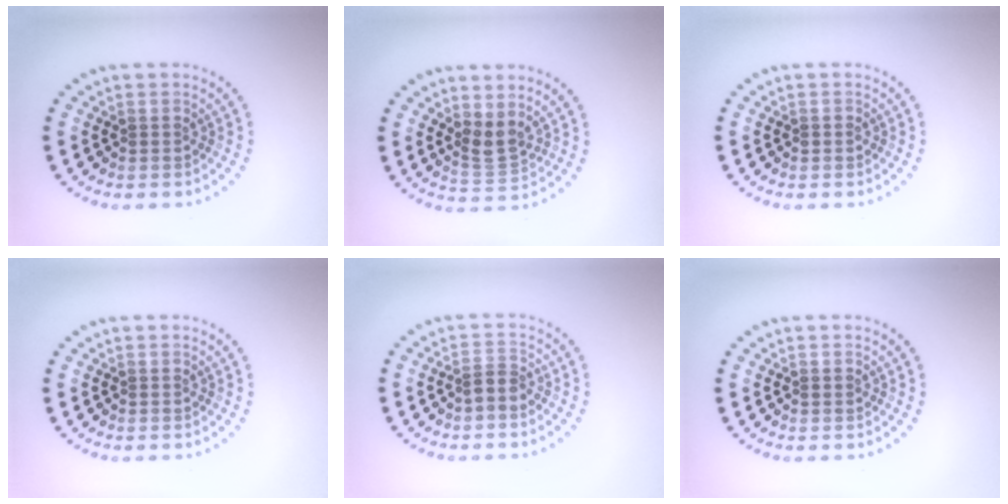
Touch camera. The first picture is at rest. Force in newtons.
{"total": 2.3, "press": 1.9, "slide": 1.3}
{"total": 0.6, "press": 0.5, "slide": 0.2}
{"total": 0.0}
{"total": 1.7, "press": 1.2, "slide": 1.2}
{"total": 0.7, "press": 0.7, "slide": 0.0}